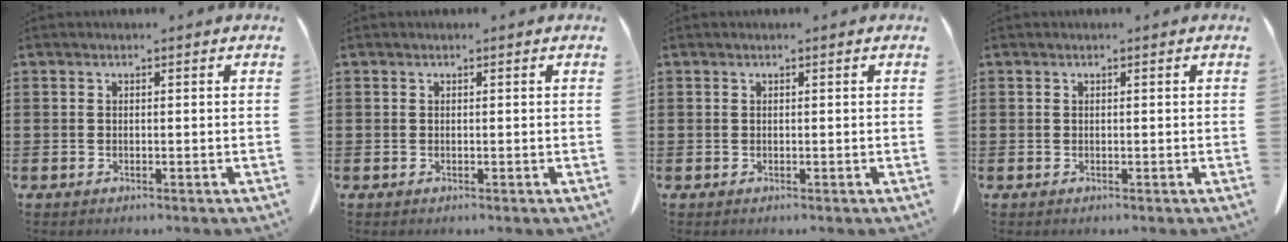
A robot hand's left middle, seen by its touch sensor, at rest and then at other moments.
{"total": 0.0}
{"total": 0.0}
{"total": 0.0}